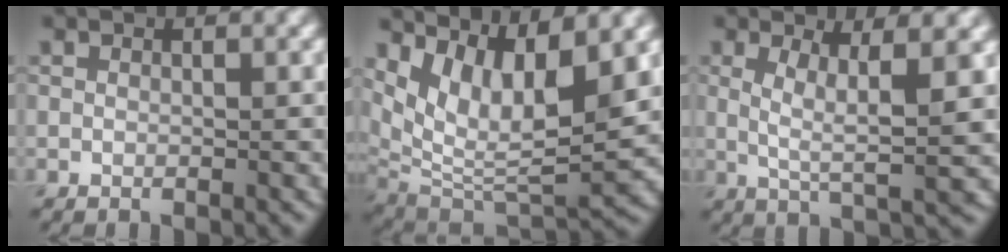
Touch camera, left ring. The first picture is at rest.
{"total": 8.2, "force": [3.7, 3.5, 6.5], "torque": [-0.121, -0.021, 0.073]}
{"total": 5.1, "force": [1.3, 1.0, 4.9], "torque": [-0.090, -0.005, 0.024]}